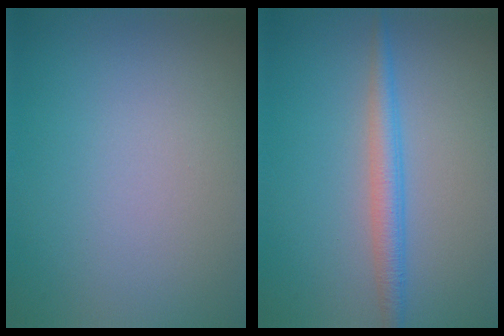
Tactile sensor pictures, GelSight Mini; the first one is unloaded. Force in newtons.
{"total": 2.6, "press": 2.6, "slide": 0.0}